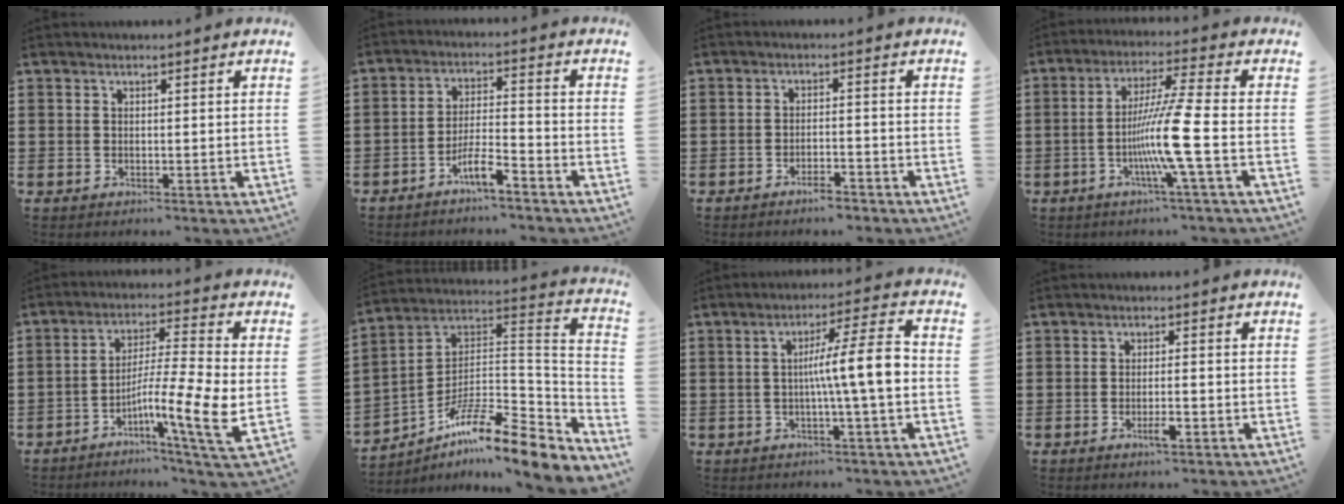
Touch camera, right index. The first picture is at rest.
{"total": 5.8, "force": [-4.4, 0.7, 3.7], "torque": [-0.084, -0.004, -0.086]}
{"total": 2.8, "force": [-2.5, 0.3, 1.3], "torque": [-0.023, 0.004, -0.048]}
{"total": 10.3, "force": [-2.9, -0.9, 9.9], "torque": [-0.198, -0.019, -0.065]}
{"total": 10.3, "force": [-3.8, 0.2, 9.6], "torque": [-0.182, -0.014, -0.075]}
{"total": 11.7, "force": [-9.4, 1.3, 6.9], "torque": [-0.122, 0.008, -0.185]}
{"total": 8.8, "force": [-0.5, 0.3, 8.8], "torque": [-0.150, -0.002, -0.017]}
{"total": 2.8, "force": [-1.3, 0.4, 2.4], "torque": [-0.048, -0.003, -0.025]}